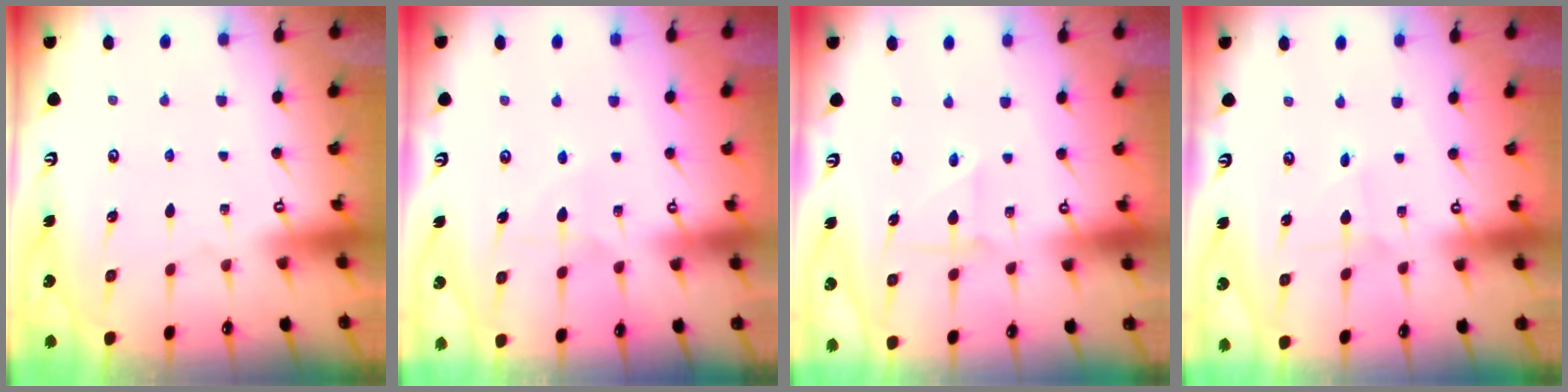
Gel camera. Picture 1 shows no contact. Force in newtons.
{"total": 6.1, "press": 6.1, "slide": 0.3}
{"total": 3.1, "press": 3.0, "slide": 0.9}
{"total": 0.7, "press": 0.7, "slide": 0.0}